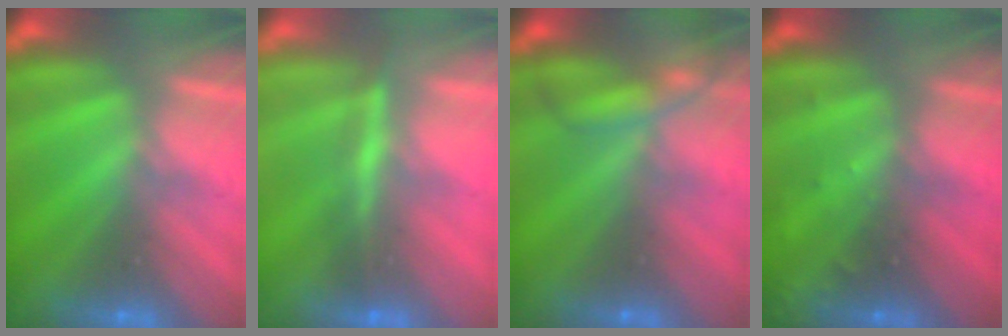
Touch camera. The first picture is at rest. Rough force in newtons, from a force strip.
{"total": 4.5}
{"total": 9.4}
{"total": 2.8}